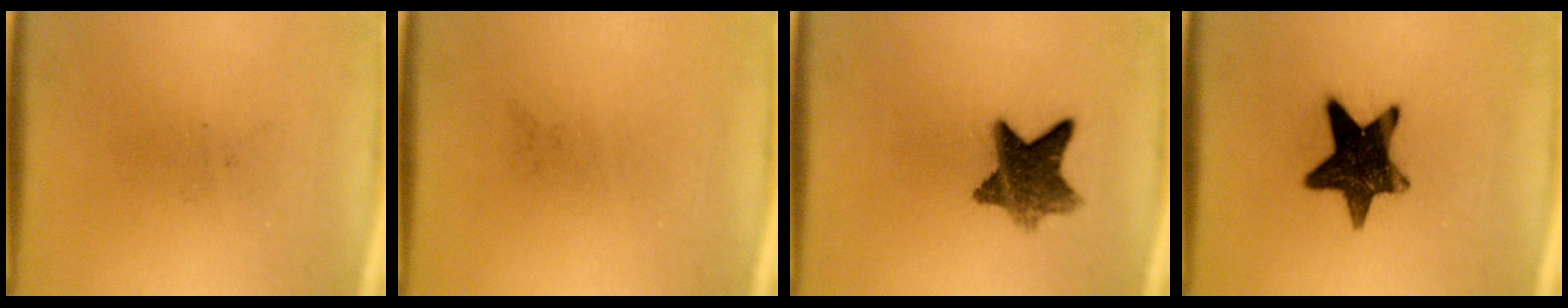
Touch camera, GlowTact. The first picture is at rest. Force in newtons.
{"total": 0.0}
{"total": 8.7}
{"total": 14.1}